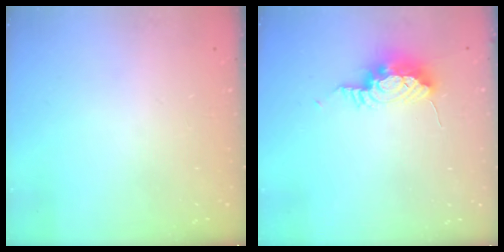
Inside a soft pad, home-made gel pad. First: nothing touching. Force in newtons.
{"total": 10.9, "press": 9.7, "slide": 5.0}